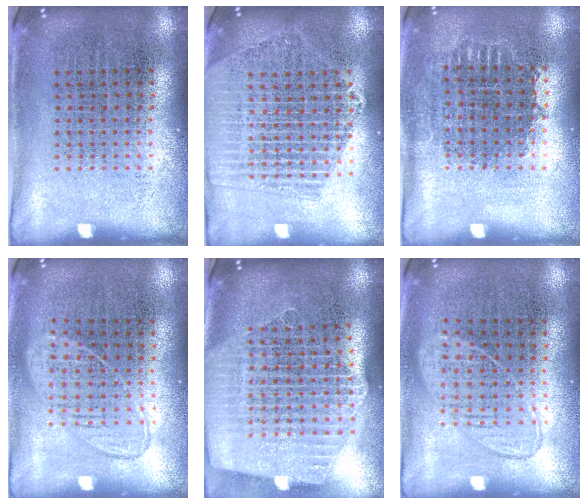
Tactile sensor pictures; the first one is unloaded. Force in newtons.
{"total": 2.1, "press": 1.9, "slide": 0.9}
{"total": 0.8, "press": 0.7, "slide": 0.3}
{"total": 0.9, "press": 0.8, "slide": 0.4}
{"total": 2.5, "press": 2.1, "slide": 1.3}
{"total": 0.9, "press": 0.8, "slide": 0.4}